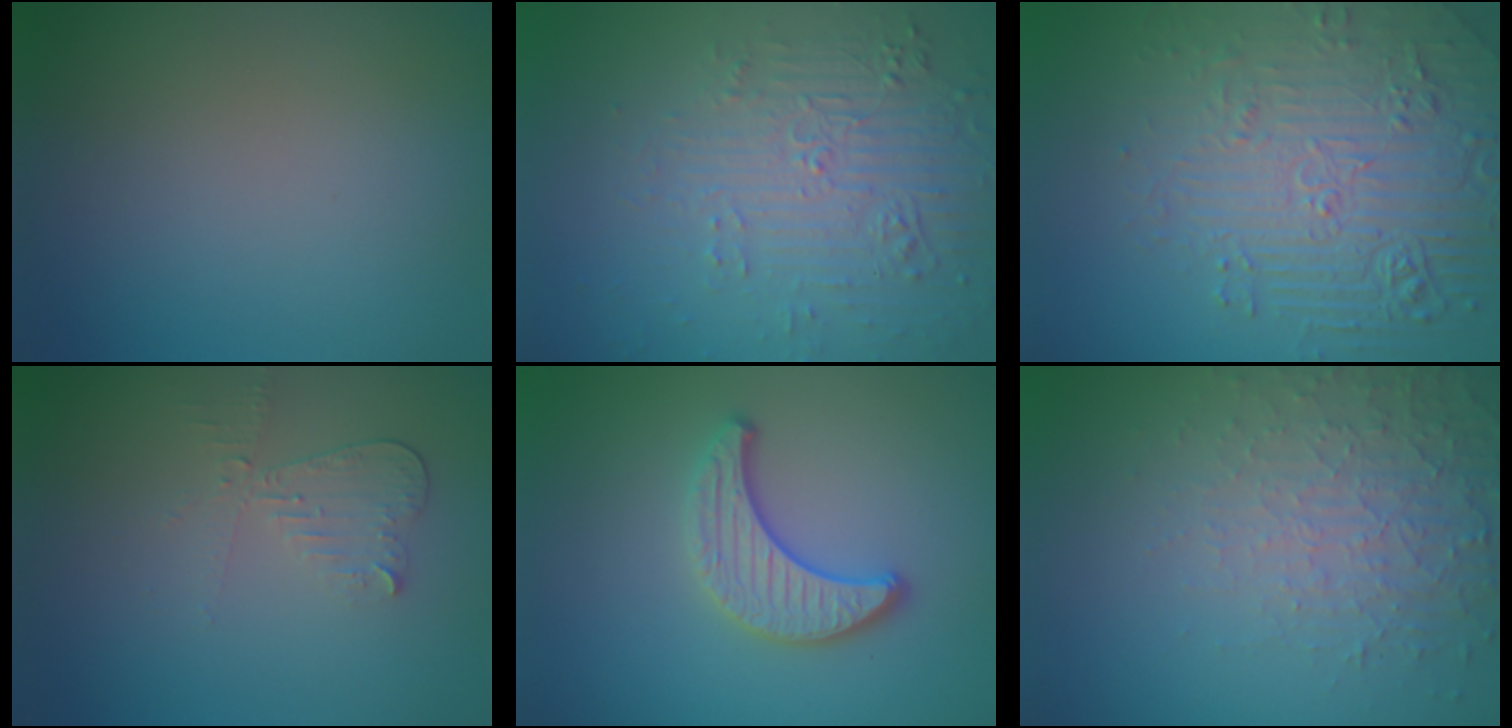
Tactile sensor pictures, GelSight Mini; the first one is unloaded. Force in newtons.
{"total": 6.0, "press": 3.6, "slide": 4.8}
{"total": 6.6, "press": 5.4, "slide": 3.8}
{"total": 2.0, "press": 1.9, "slide": 0.7}
{"total": 3.6, "press": 3.1, "slide": 1.8}
{"total": 5.3, "press": 3.4, "slide": 4.1}